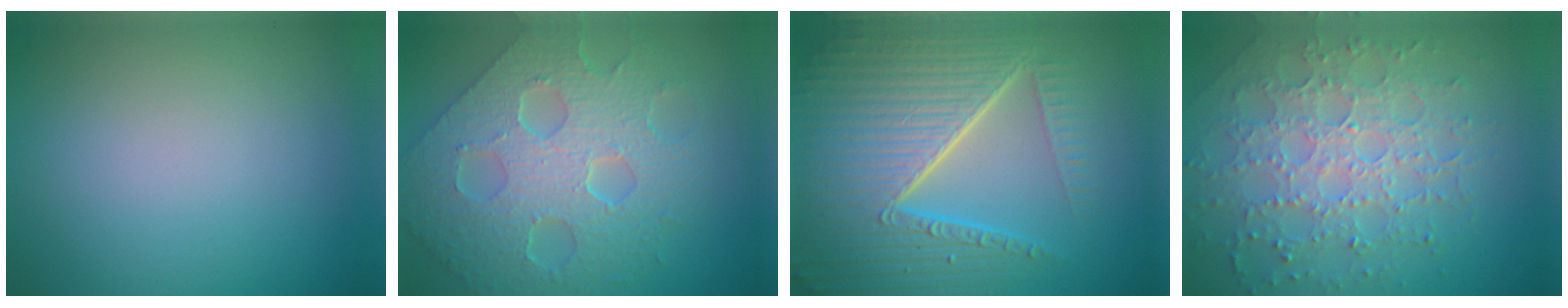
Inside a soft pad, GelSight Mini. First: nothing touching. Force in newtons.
{"total": 9.0, "press": 6.5, "slide": 6.2}
{"total": 10.5, "press": 6.5, "slide": 8.2}
{"total": 7.2, "press": 5.2, "slide": 5.0}